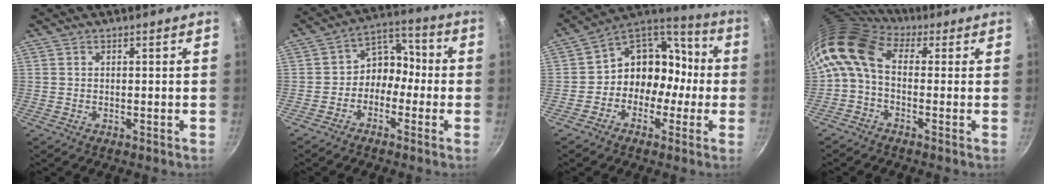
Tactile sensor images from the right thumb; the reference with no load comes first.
{"total": 7.3, "force": [-2.3, 5.8, 3.8], "torque": [-0.015, 0.047, -0.056]}
{"total": 13.0, "force": [-2.6, 11.0, 6.4], "torque": [-0.038, 0.067, -0.056]}
{"total": 9.2, "force": [0.5, 6.0, 6.9], "torque": [-0.133, 0.027, -0.012]}